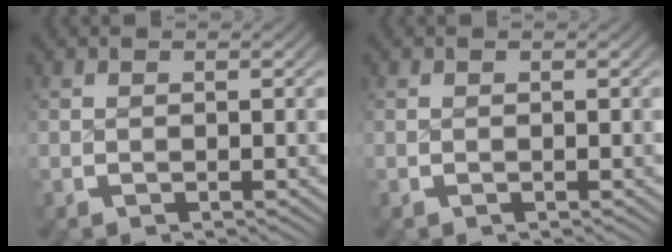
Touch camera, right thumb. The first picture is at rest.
{"total": 0.0}